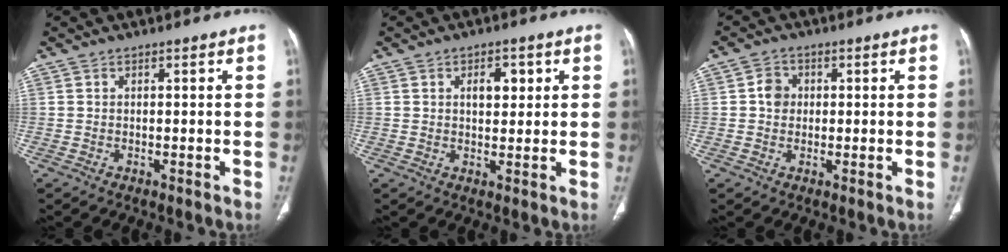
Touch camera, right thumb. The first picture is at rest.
{"total": 4.4, "force": [1.5, 2.6, 3.3], "torque": [-0.031, -0.005, 0.021]}
{"total": 3.4, "force": [0.3, 3.0, 1.6], "torque": [-0.012, 0.005, 0.001]}